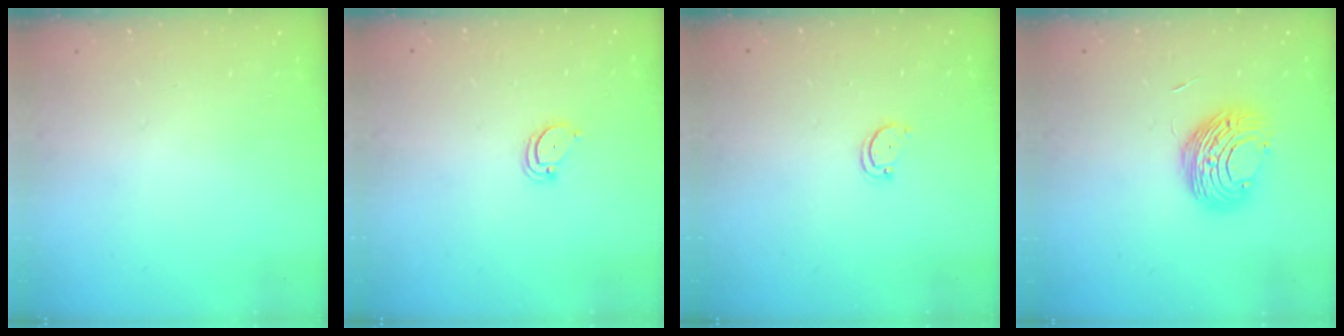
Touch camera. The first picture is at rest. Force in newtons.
{"total": 2.7, "press": 2.7, "slide": 0.2}
{"total": 2.9, "press": 2.9, "slide": 0.4}
{"total": 10.0, "press": 10.0, "slide": 0.5}